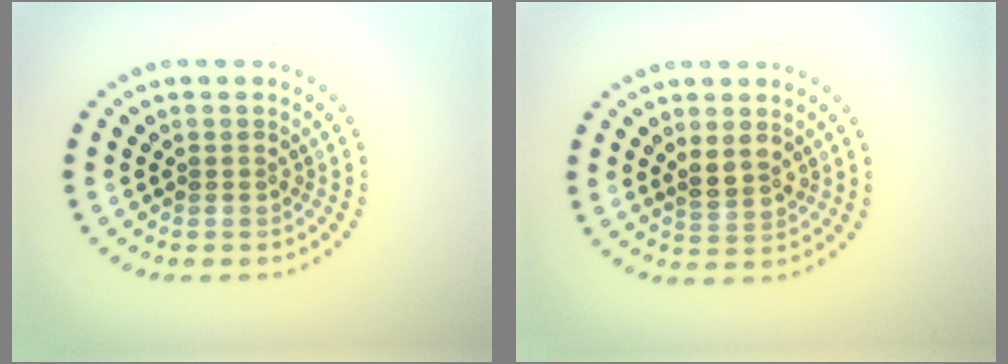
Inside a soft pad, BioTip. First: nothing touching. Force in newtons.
{"total": 2.1, "press": 2.0, "slide": 0.8}